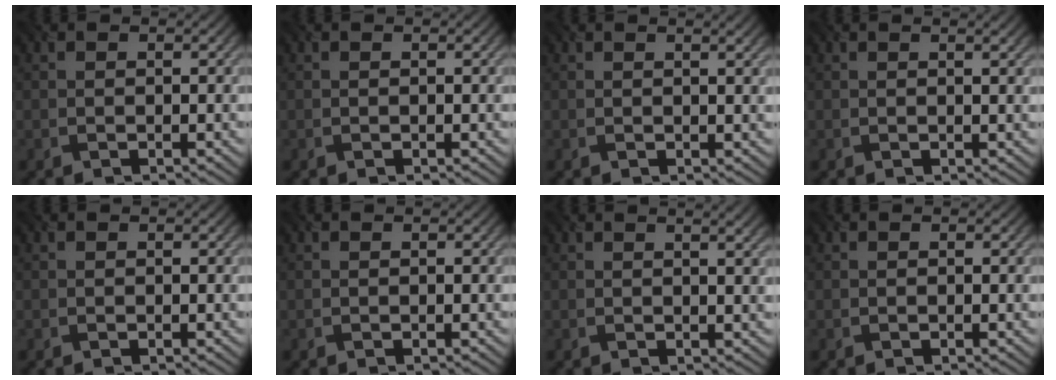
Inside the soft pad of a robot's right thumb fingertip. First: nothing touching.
{"total": 0.0}
{"total": 1.4, "force": [0.9, 0.2, 1.1], "torque": [-0.018, 0.000, 0.010]}
{"total": 1.1, "force": [0.7, 0.1, 0.8], "torque": [-0.013, 0.001, 0.009]}
{"total": 0.0}
{"total": 0.0}
{"total": 2.4, "force": [1.4, 0.5, 1.8], "torque": [-0.025, 0.001, 0.014]}
{"total": 0.0}